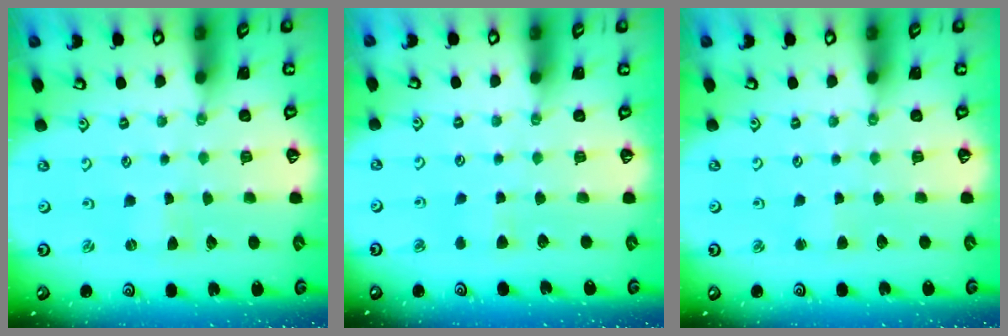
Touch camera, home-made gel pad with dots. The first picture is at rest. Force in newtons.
{"total": 4.2, "press": 4.2, "slide": 0.7}
{"total": 2.5, "press": 2.5, "slide": 0.4}